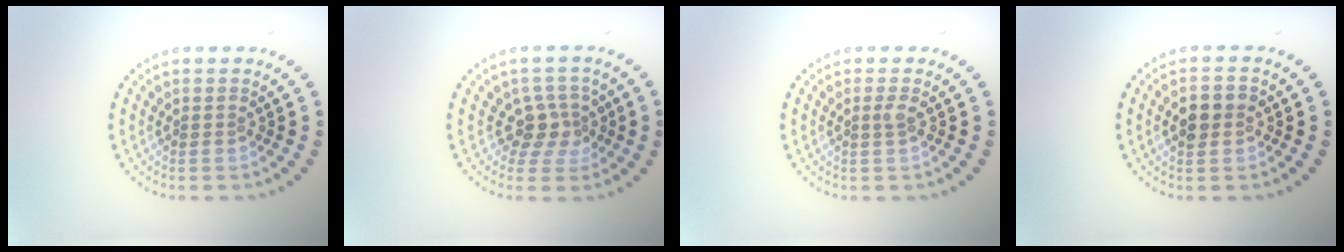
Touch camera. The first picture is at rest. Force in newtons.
{"total": 2.7, "press": 2.2, "slide": 1.5}
{"total": 0.8, "press": 0.6, "slide": 0.6}
{"total": 3.0, "press": 3.0, "slide": 0.2}